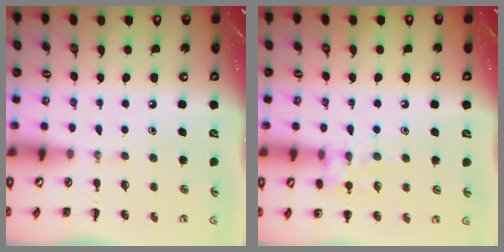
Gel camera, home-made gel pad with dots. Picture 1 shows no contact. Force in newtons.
{"total": 10.5, "press": 10.4, "slide": 1.6}